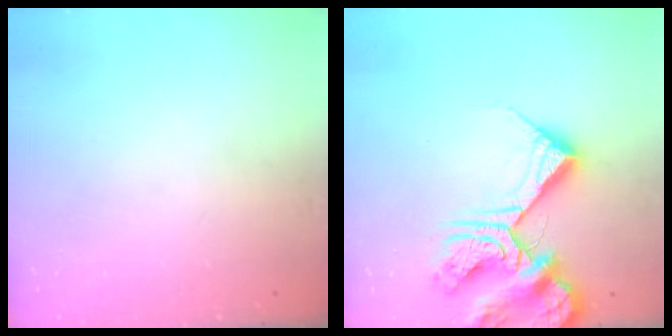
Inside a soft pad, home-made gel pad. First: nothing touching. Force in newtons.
{"total": 14.4, "press": 14.3, "slide": 1.6}